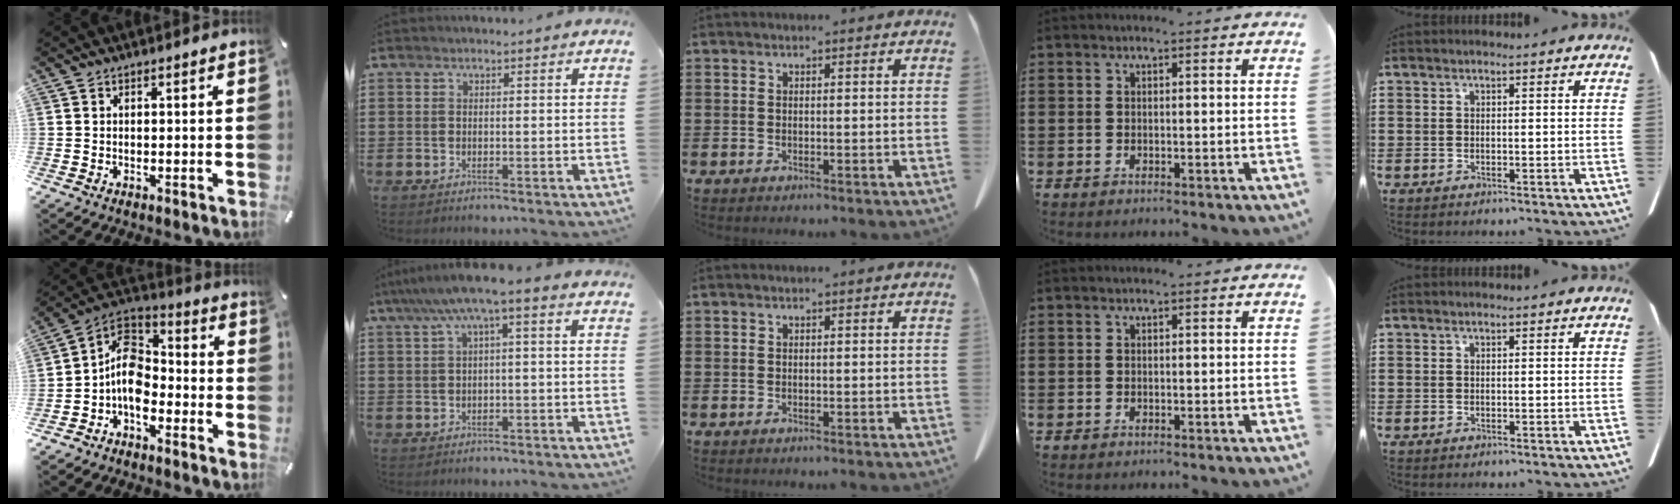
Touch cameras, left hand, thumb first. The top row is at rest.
{"thumb": {"total": 10.0, "force": [-4.4, 6.9, 5.7], "torque": [-0.124, 0.018, -0.084]}, "index": {"total": 4.4, "force": [0.2, 0.5, 4.4], "torque": [-0.083, 0.000, -0.003]}}